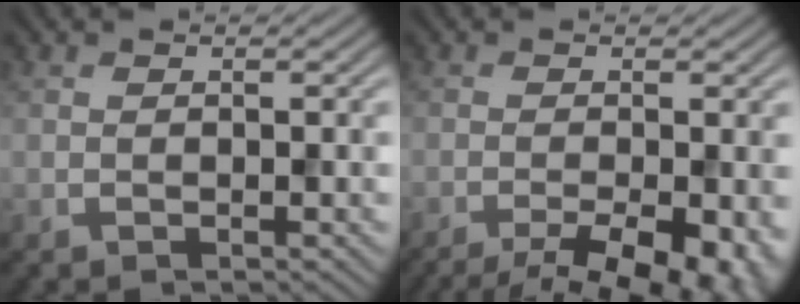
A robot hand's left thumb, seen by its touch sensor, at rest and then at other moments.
{"total": 9.1, "force": [-5.3, 2.6, 6.9], "torque": [-0.109, -0.020, -0.073]}